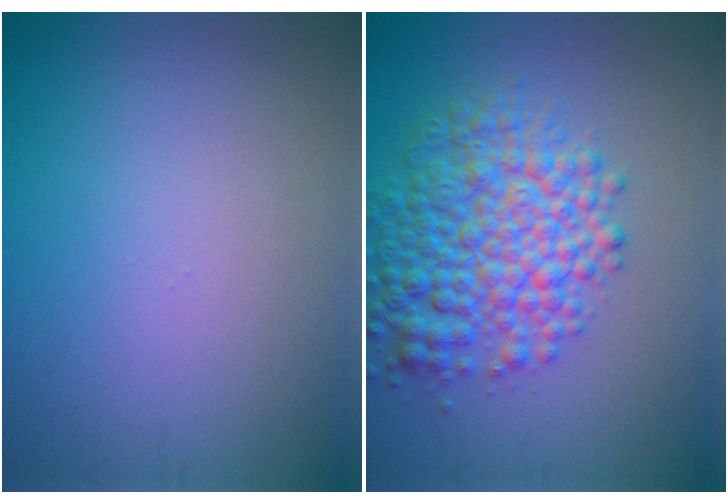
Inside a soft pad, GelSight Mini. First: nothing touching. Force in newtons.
{"total": 7.3, "press": 7.3, "slide": 0.1}